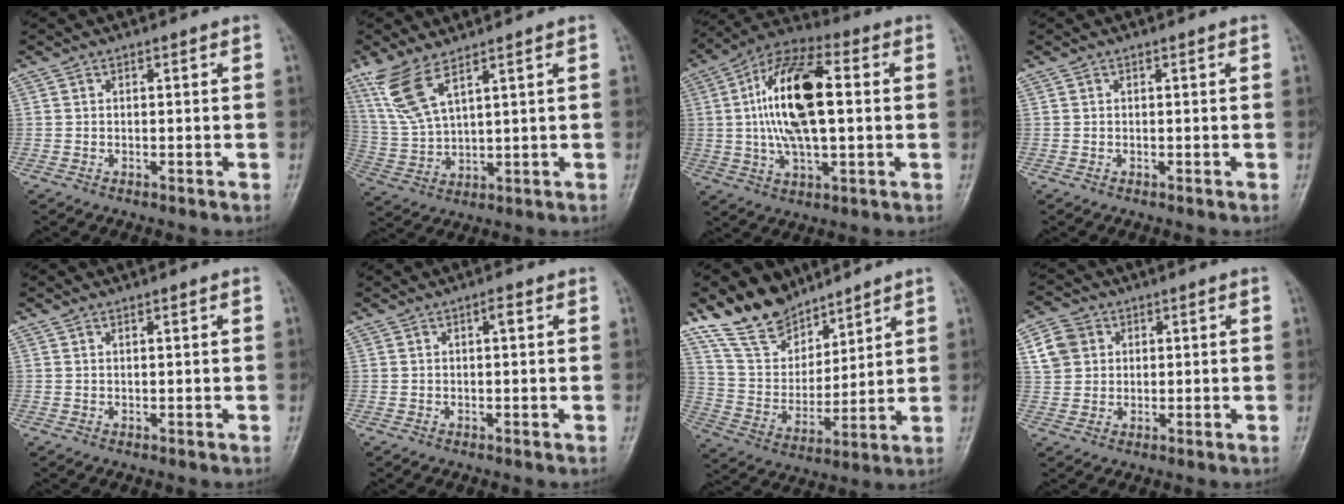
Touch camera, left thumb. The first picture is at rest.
{"total": 9.0, "force": [5.8, 2.7, 6.3], "torque": [-0.144, -0.022, 0.134]}
{"total": 17.6, "force": [1.9, 7.9, 15.6], "torque": [-0.292, 0.019, 0.029]}
{"total": 0.0}
{"total": 0.7, "force": [0.7, 0.1, 0.3], "torque": [-0.007, 0.002, 0.015]}
{"total": 1.3, "force": [0.6, 0.4, 1.1], "torque": [-0.018, 0.001, 0.008]}
{"total": 14.6, "force": [11.8, 7.3, 4.7], "torque": [-0.053, -0.064, 0.234]}
{"total": 6.2, "force": [2.1, 5.4, 2.4], "torque": [-0.026, 0.000, 0.040]}